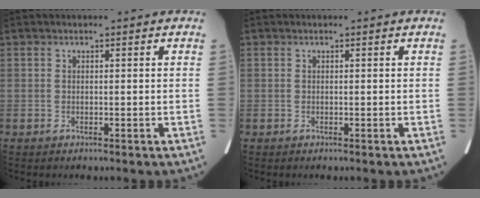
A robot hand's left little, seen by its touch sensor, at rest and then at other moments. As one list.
[{"total": 0.0}]